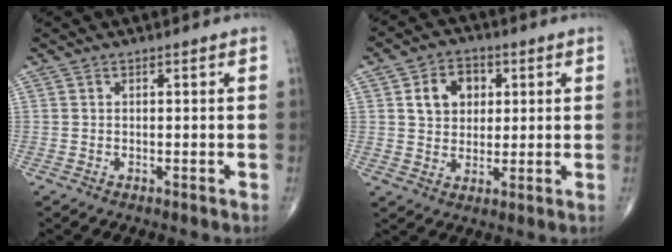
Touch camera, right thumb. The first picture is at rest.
{"total": 8.3, "force": [2.3, 6.5, 4.6], "torque": [-0.042, -0.002, 0.036]}